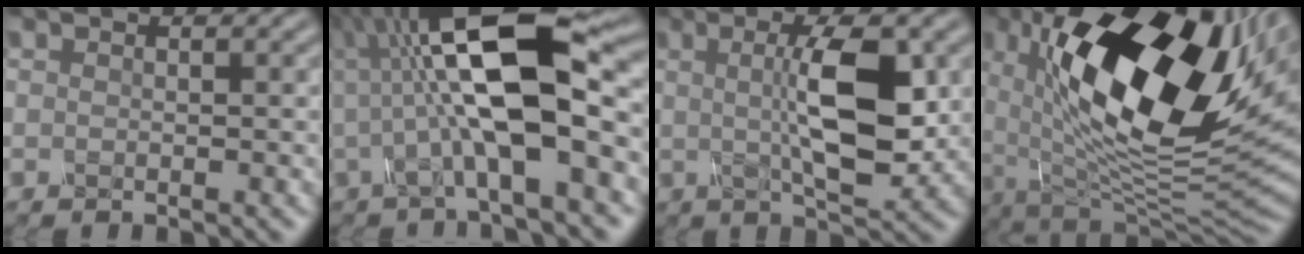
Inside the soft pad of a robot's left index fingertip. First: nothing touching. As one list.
[{"total": 12.4, "force": [1.5, 3.8, 11.7], "torque": [-0.202, 0.022, 0.017]}, {"total": 7.9, "force": [1.0, 2.1, 7.6], "torque": [-0.115, -0.003, 0.018]}, {"total": 19.3, "force": [5.5, 9.2, 16.1], "torque": [-0.252, 0.006, 0.082]}]